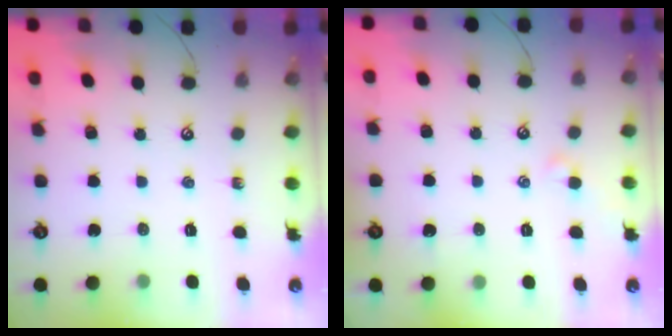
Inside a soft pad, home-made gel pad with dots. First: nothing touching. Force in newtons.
{"total": 2.1, "press": 2.0, "slide": 0.4}